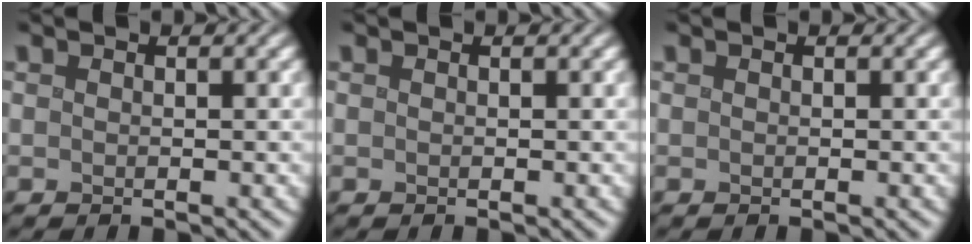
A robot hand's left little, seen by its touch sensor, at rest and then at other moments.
{"total": 0.0}
{"total": 0.0}